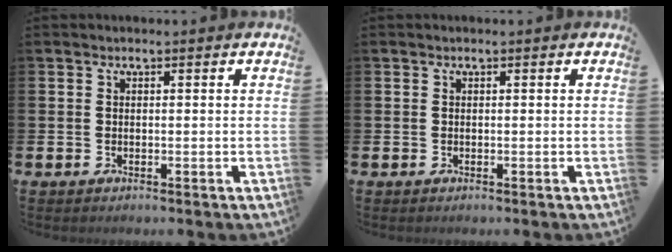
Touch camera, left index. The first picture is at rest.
{"total": 0.0}